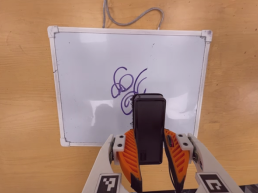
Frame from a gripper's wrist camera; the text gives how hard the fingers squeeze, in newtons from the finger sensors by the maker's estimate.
{"total": 6.0, "left": 4.8, "right": 7.2}